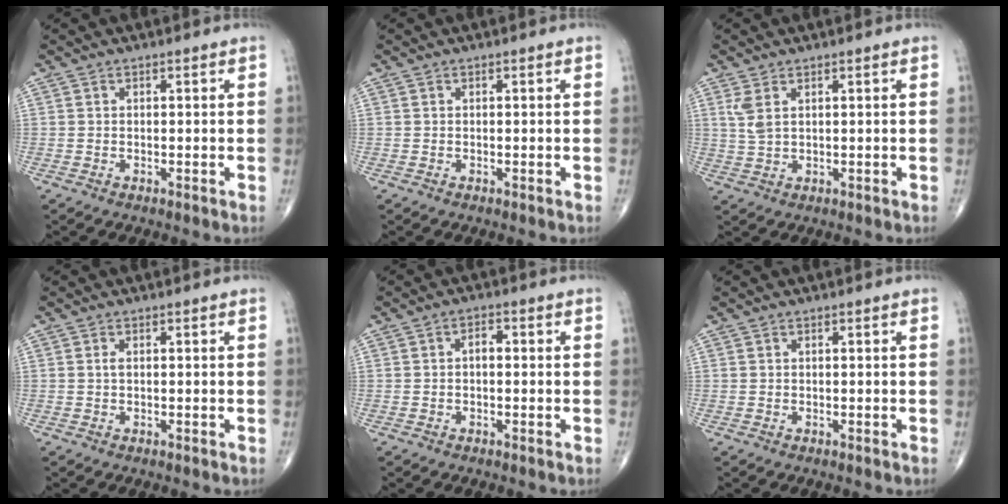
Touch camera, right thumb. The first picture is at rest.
{"total": 0.0}
{"total": 3.2, "force": [1.5, 1.4, 2.5], "torque": [-0.058, 0.003, 0.039]}
{"total": 0.7, "force": [0.1, 0.3, 0.6], "torque": [-0.013, 0.000, 0.000]}
{"total": 1.1, "force": [-0.1, 0.7, 0.9], "torque": [-0.010, 0.004, -0.005]}
{"total": 0.0}